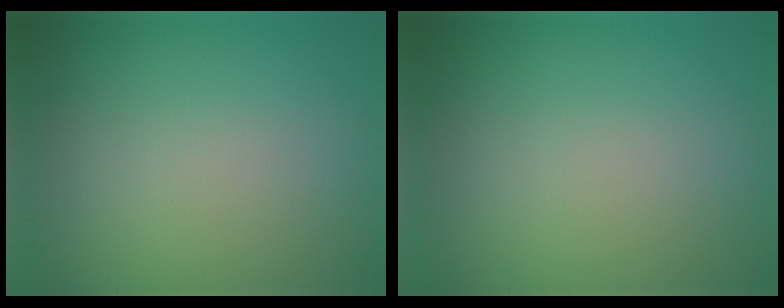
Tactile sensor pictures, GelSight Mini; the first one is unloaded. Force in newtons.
{"total": 0.0}